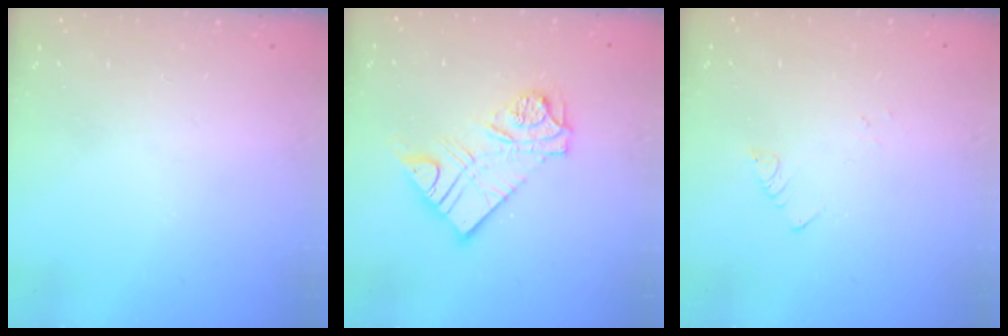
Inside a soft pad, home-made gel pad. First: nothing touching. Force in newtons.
{"total": 14.2, "press": 14.1, "slide": 1.6}
{"total": 1.3, "press": 1.2, "slide": 0.1}